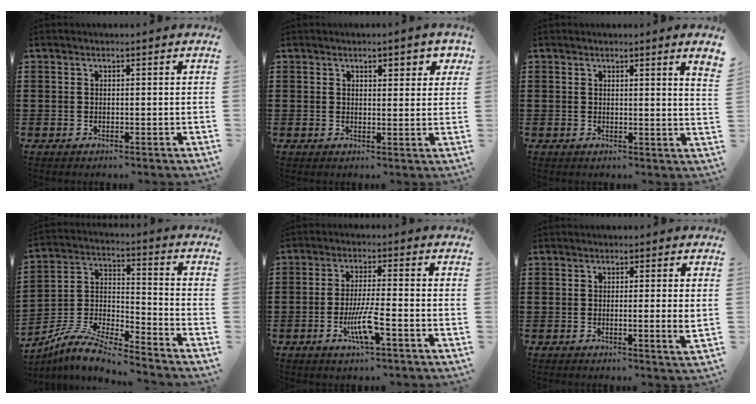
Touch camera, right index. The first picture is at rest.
{"total": 2.6, "force": [1.5, 1.1, 1.8], "torque": [-0.023, 0.000, 0.020]}
{"total": 1.7, "force": [1.2, -0.6, 0.9], "torque": [-0.011, -0.009, 0.021]}
{"total": 7.8, "force": [-7.4, 0.4, 2.5], "torque": [-0.066, -0.006, -0.153]}
{"total": 6.6, "force": [-2.6, 0.6, 6.0], "torque": [-0.118, -0.014, -0.050]}
{"total": 2.3, "force": [0.1, -0.1, 2.3], "torque": [-0.039, -0.007, 0.001]}